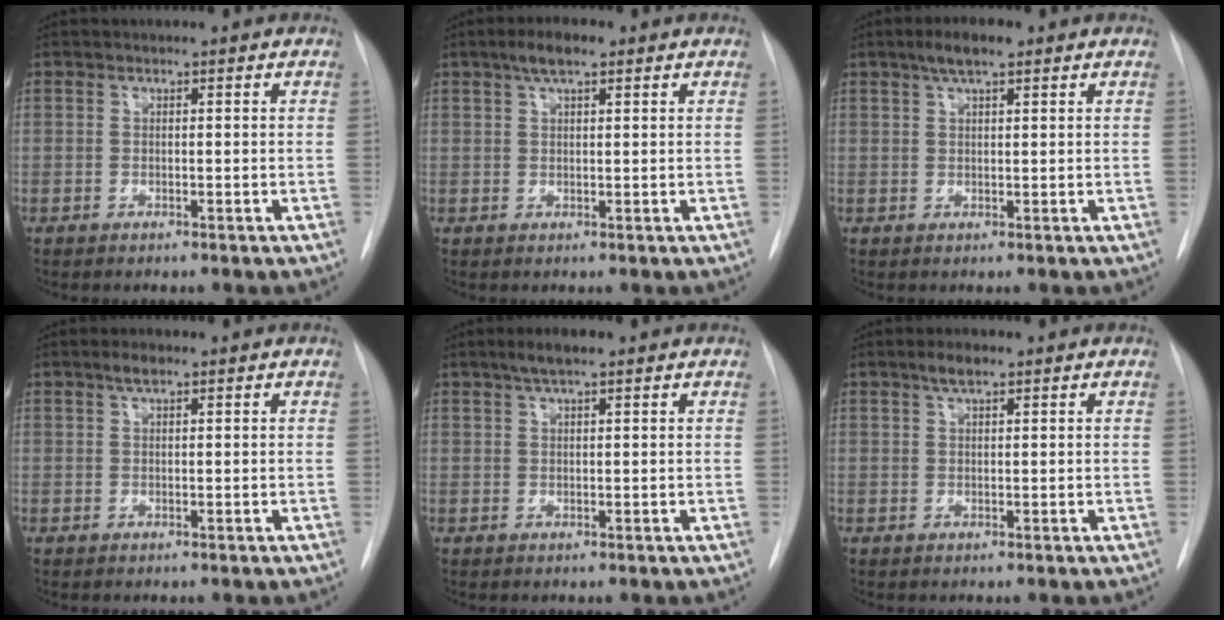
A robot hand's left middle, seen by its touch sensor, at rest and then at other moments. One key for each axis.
{"total": 3.8, "fx": 2.4, "fy": 1.0, "fz": 2.8, "tx": -0.057, "ty": 0.011, "tz": 0.041}
{"total": 4.2, "fx": 2.7, "fy": 1.0, "fz": 3.0, "tx": -0.059, "ty": 0.011, "tz": 0.045}
{"total": 1.5, "fx": 1.0, "fy": 0.4, "fz": 1.1, "tx": -0.022, "ty": 0.007, "tz": 0.018}
{"total": 3.3, "fx": 2.2, "fy": 0.6, "fz": 2.3, "tx": -0.047, "ty": 0.008, "tz": 0.038}
{"total": 2.4, "fx": 1.6, "fy": 0.6, "fz": 1.6, "tx": -0.034, "ty": 0.007, "tz": 0.028}